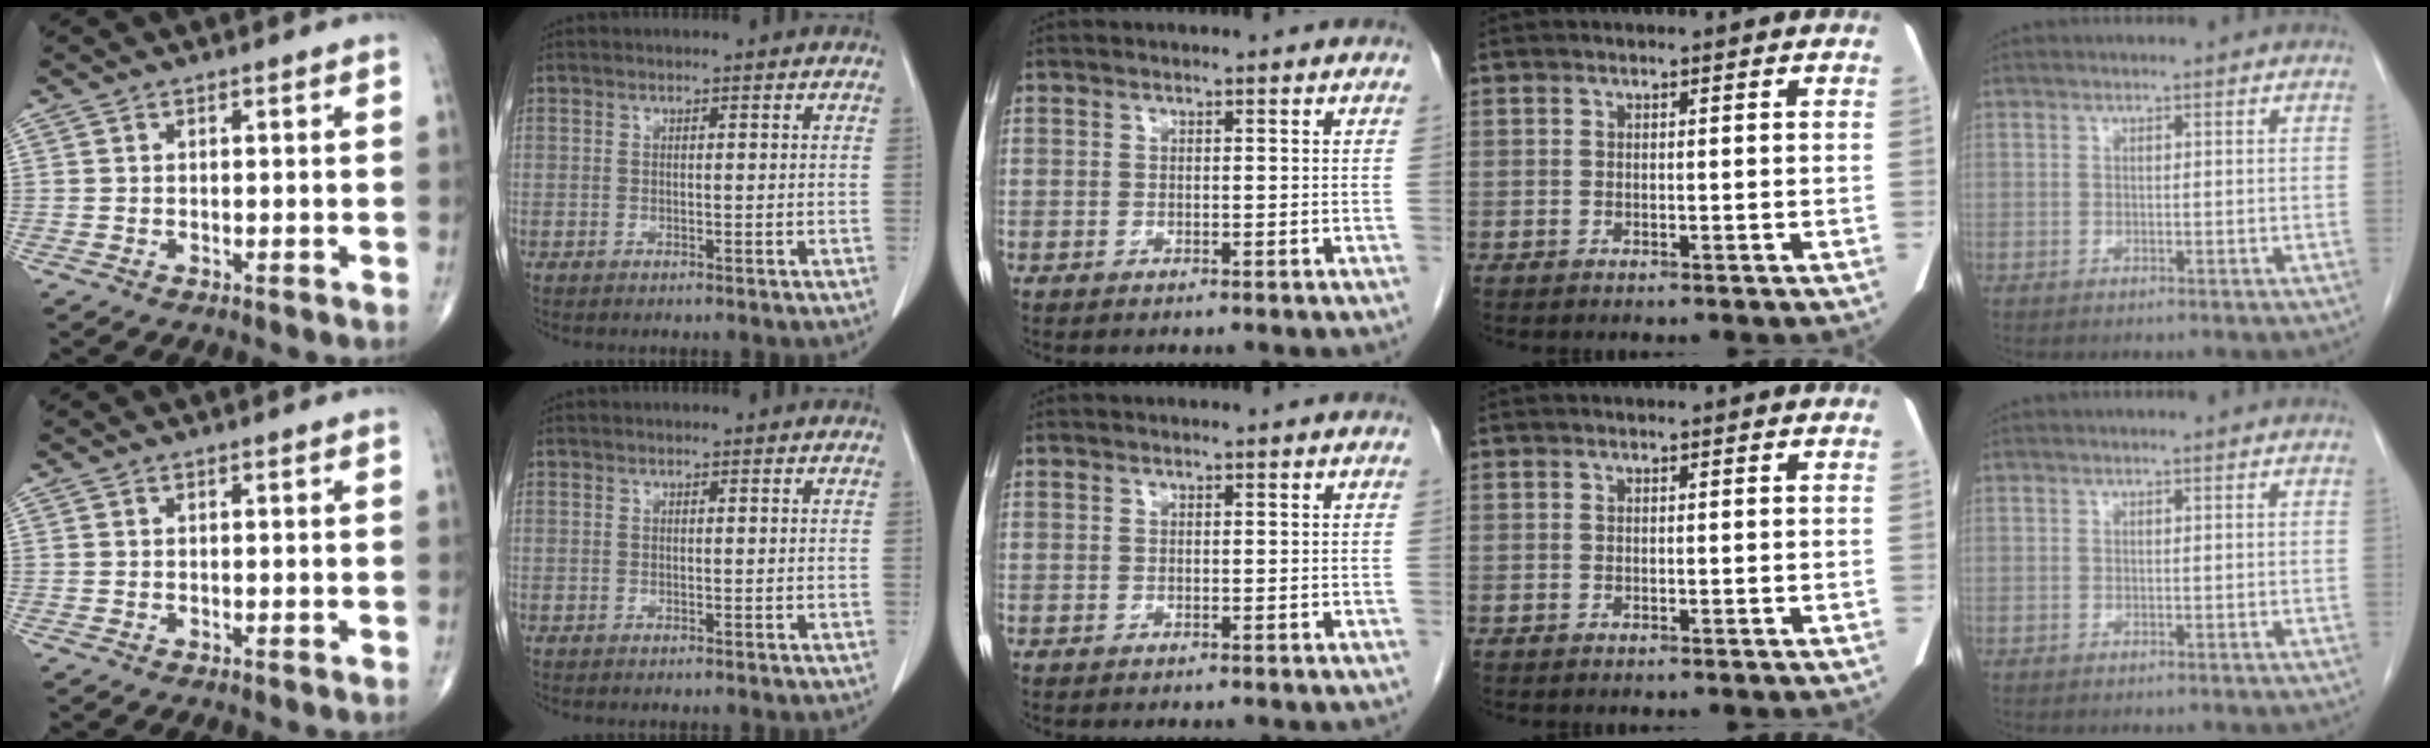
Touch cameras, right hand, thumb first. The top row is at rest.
{}